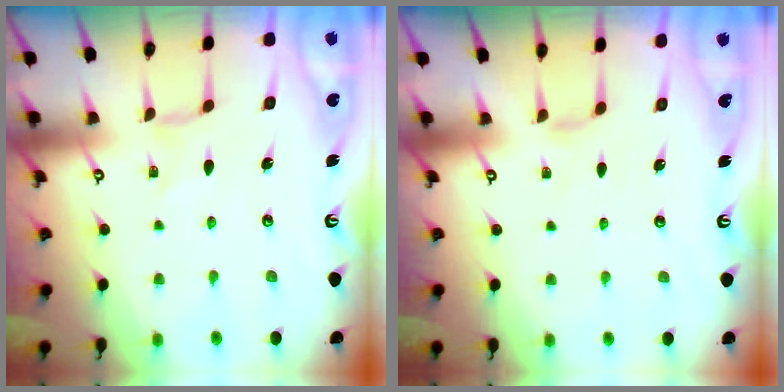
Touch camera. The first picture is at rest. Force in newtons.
{"total": 2.2, "press": 2.2, "slide": 0.5}